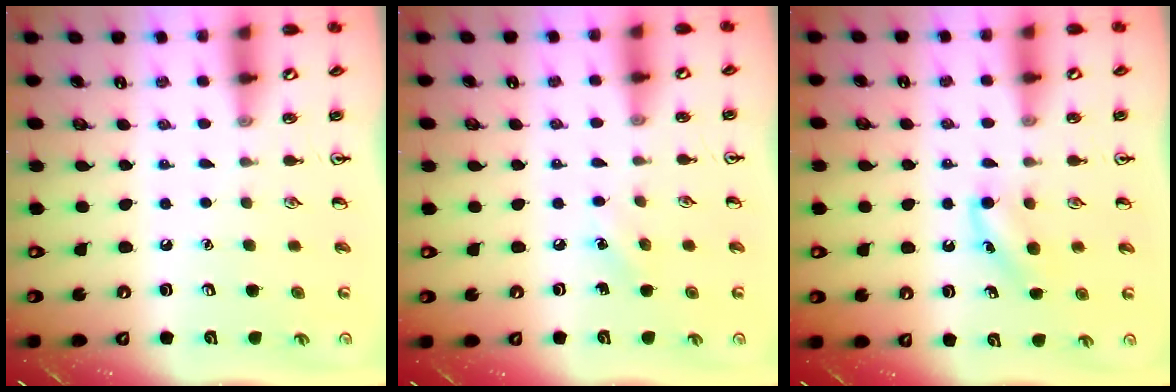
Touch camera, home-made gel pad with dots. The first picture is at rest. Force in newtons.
{"total": 5.7, "press": 5.5, "slide": 1.6}
{"total": 5.1, "press": 4.8, "slide": 1.6}